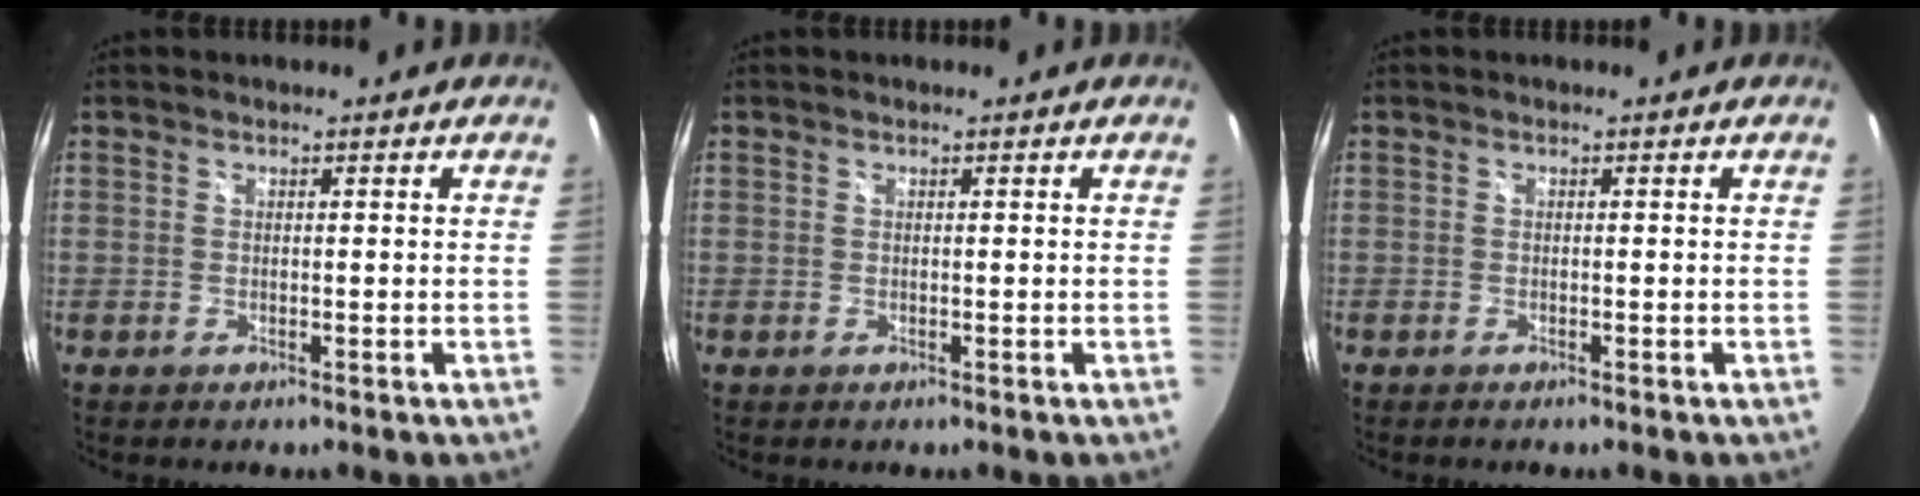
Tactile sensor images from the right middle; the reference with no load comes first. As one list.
[{"total": 0.0}, {"total": 0.8, "force": [-0.7, 0.1, 0.3], "torque": [-0.007, -0.005, -0.014]}]